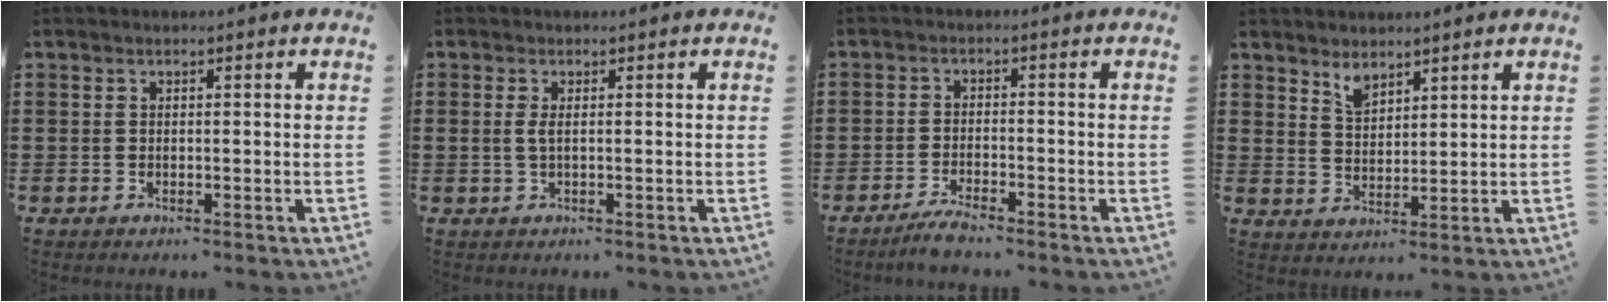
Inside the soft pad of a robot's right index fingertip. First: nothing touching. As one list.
[{"total": 1.5, "force": [0.0, 0.4, 1.4], "torque": [-0.036, -0.001, -0.003]}, {"total": 2.9, "force": [-2.6, 0.1, 1.1], "torque": [-0.026, 0.003, -0.053]}, {"total": 3.0, "force": [2.7, 1.2, 0.6], "torque": [-0.020, 0.001, 0.052]}]